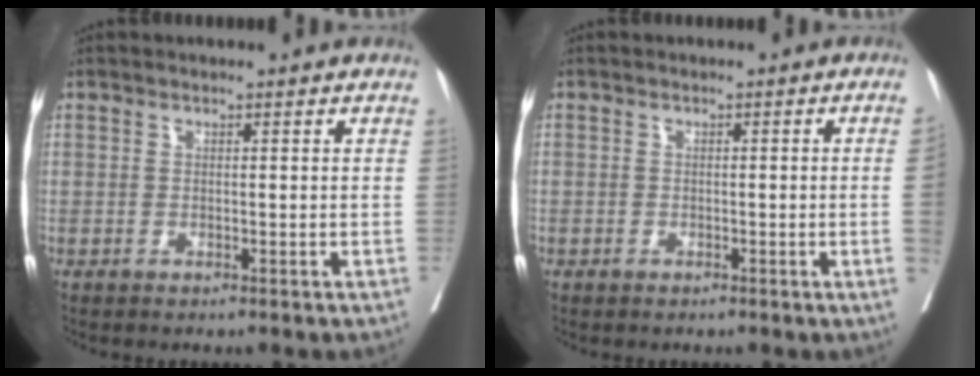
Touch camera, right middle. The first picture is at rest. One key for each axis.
{"total": 1.3, "fx": -0.4, "fy": -0.1, "fz": 1.2, "tx": -0.023, "ty": 0.002, "tz": -0.008}